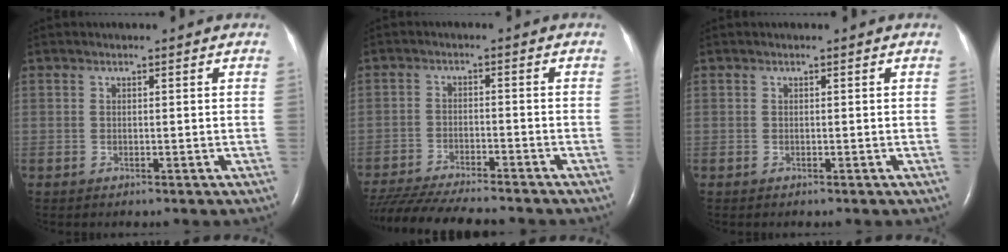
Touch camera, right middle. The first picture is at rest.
{"total": 16.3, "force": [-14.5, 1.9, 7.2], "torque": [-0.140, -0.034, -0.220]}
{"total": 0.0}